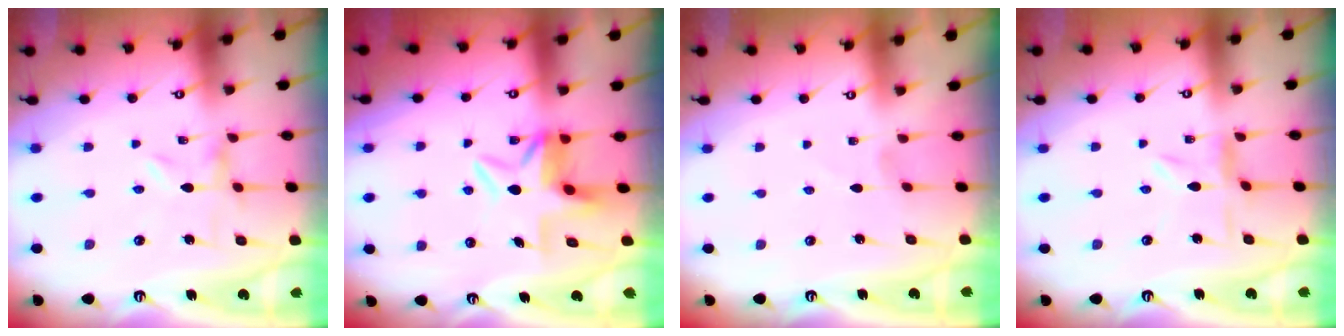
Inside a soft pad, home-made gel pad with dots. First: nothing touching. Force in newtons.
{"total": 6.2, "press": 5.8, "slide": 2.2}
{"total": 0.9, "press": 0.9, "slide": 0.1}
{"total": 2.0, "press": 2.0, "slide": 0.3}